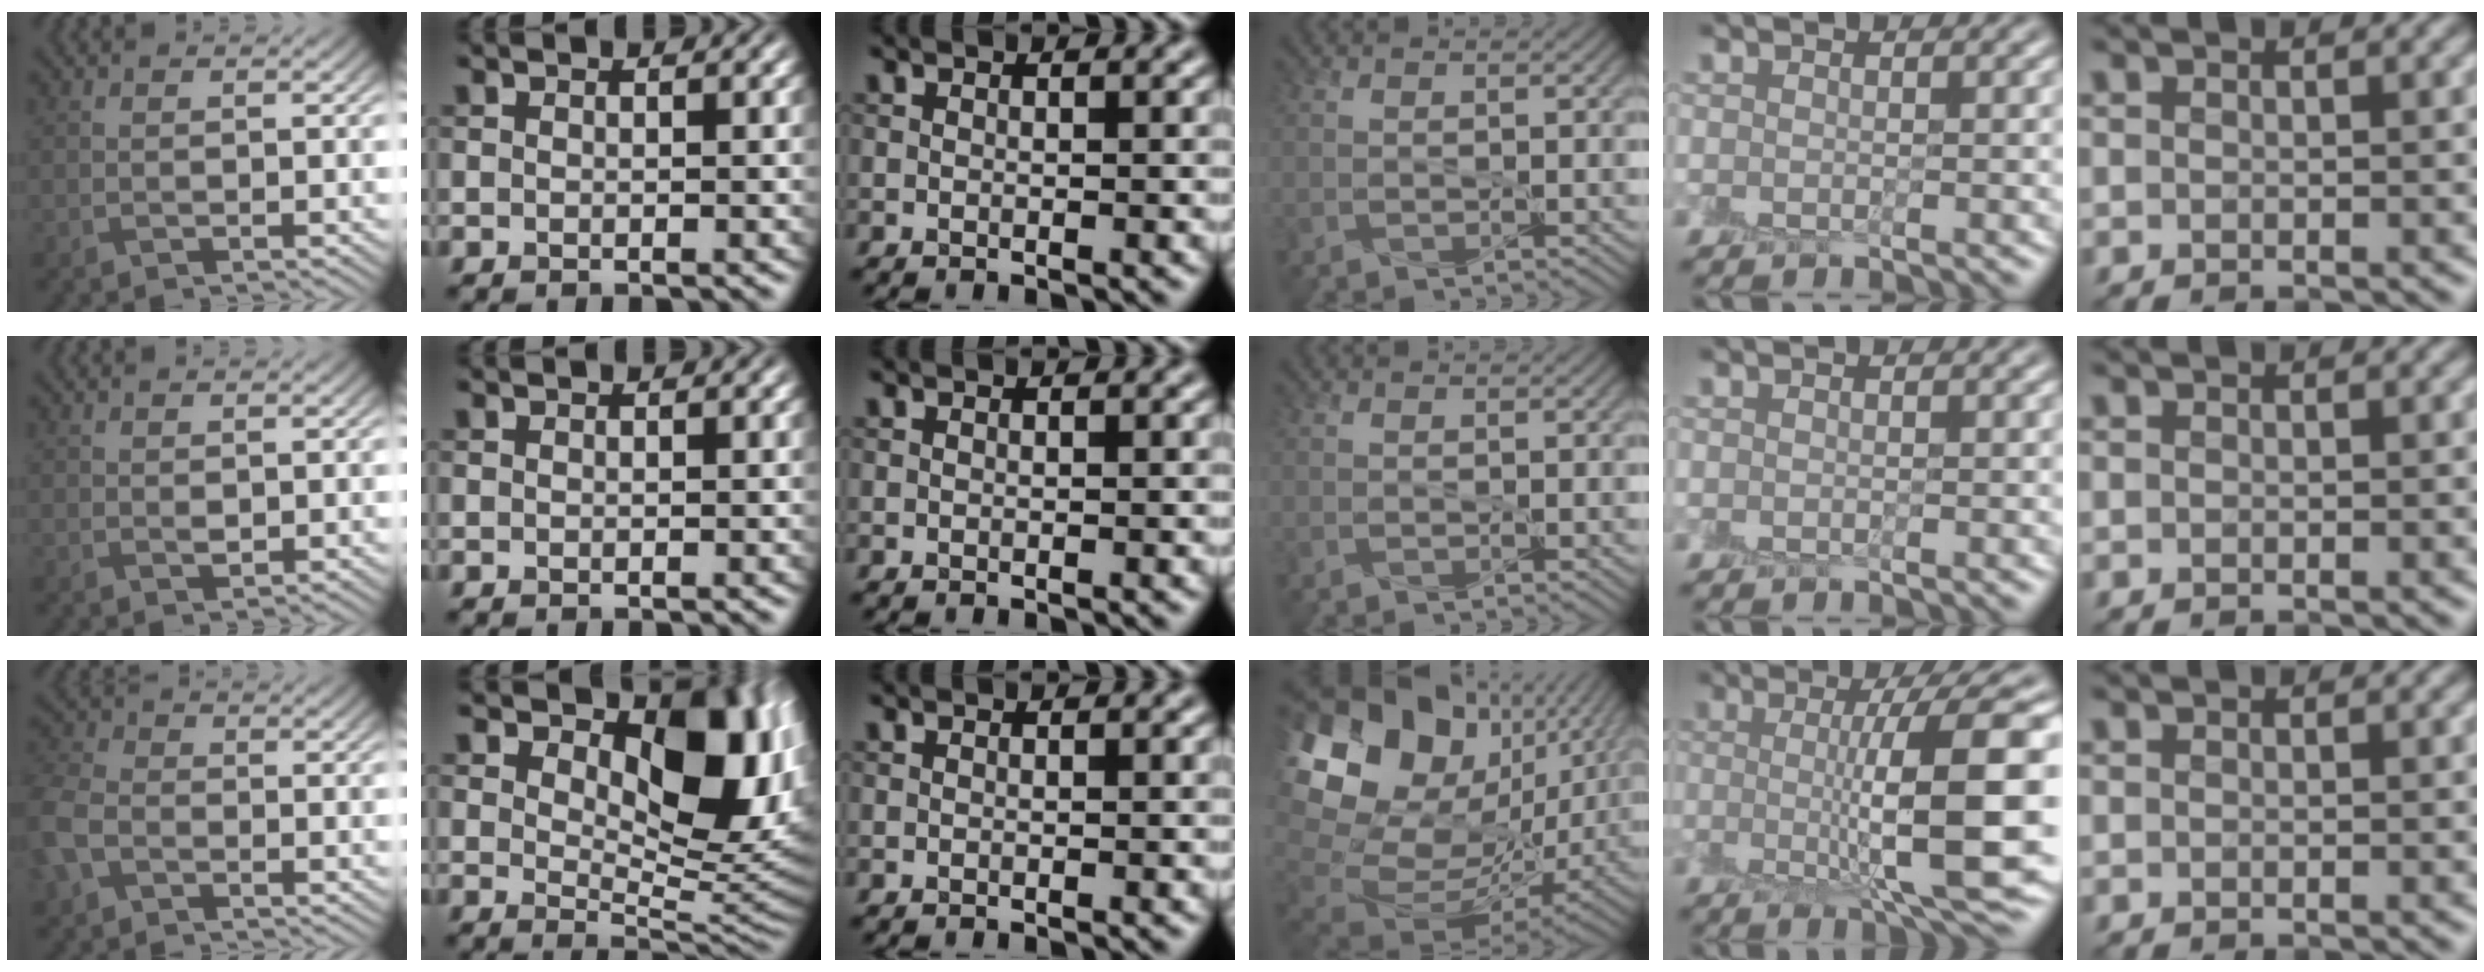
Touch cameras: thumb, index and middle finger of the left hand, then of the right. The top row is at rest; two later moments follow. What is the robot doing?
{"motion": "peel", "object": "lint roller sheet"}